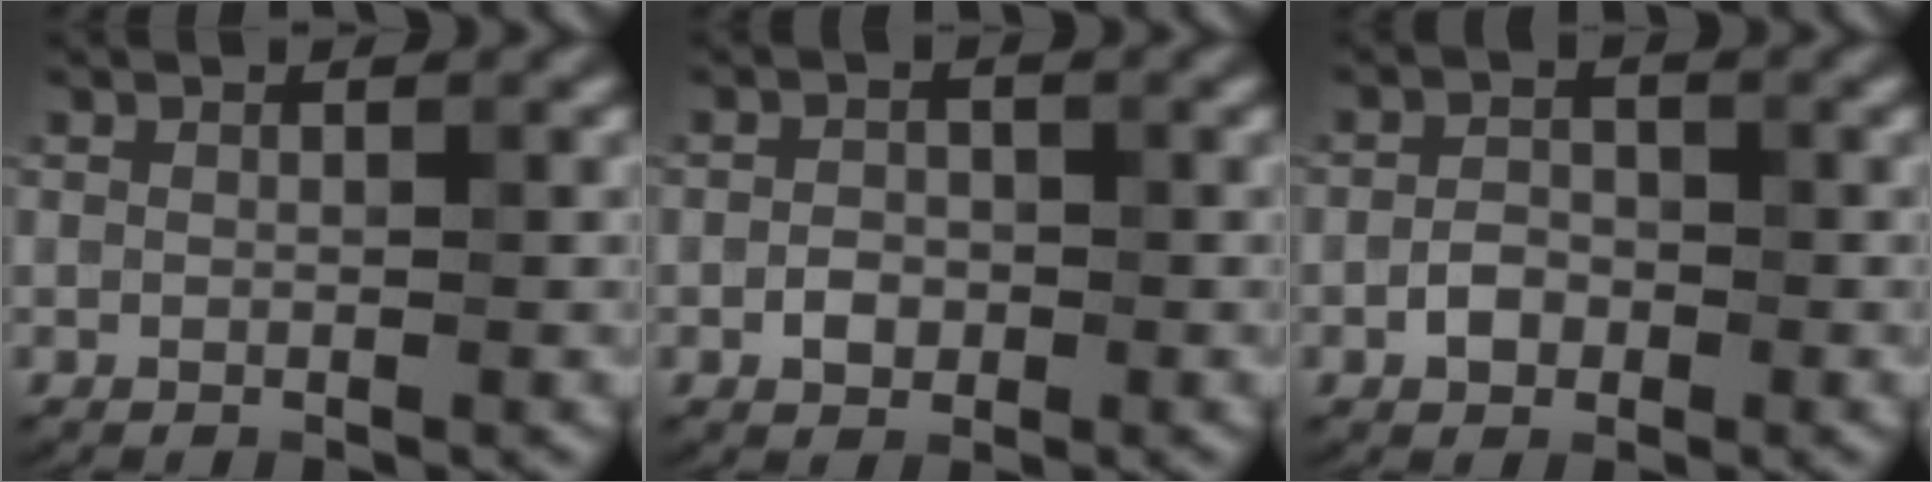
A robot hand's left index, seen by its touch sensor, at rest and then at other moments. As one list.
[{"total": 1.7, "force": [-0.6, 1.3, 0.9], "torque": [-0.011, 0.001, -0.014]}, {"total": 2.0, "force": [-0.9, 1.5, 1.0], "torque": [-0.014, 0.004, -0.020]}]